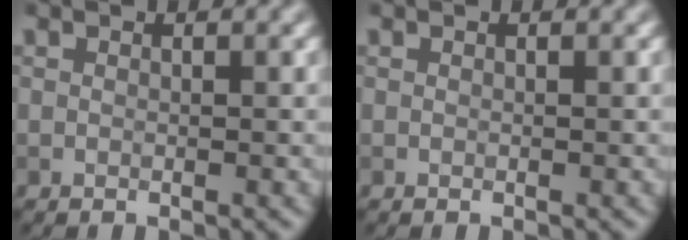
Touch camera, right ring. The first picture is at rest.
{"total": 0.0}